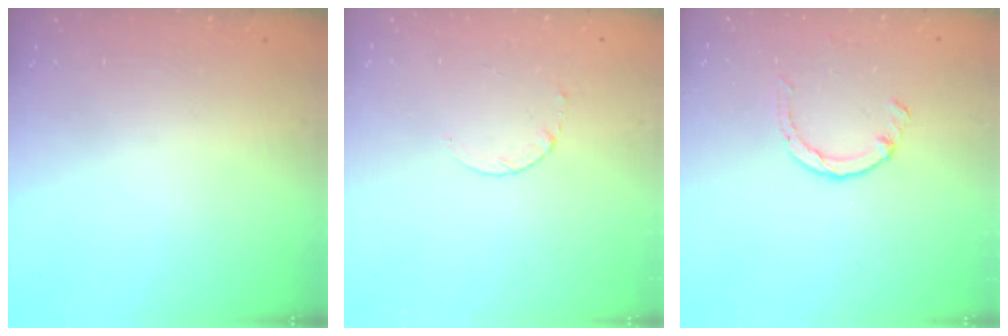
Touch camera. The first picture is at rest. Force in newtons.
{"total": 2.6, "press": 2.6, "slide": 0.3}
{"total": 2.6, "press": 2.6, "slide": 0.4}